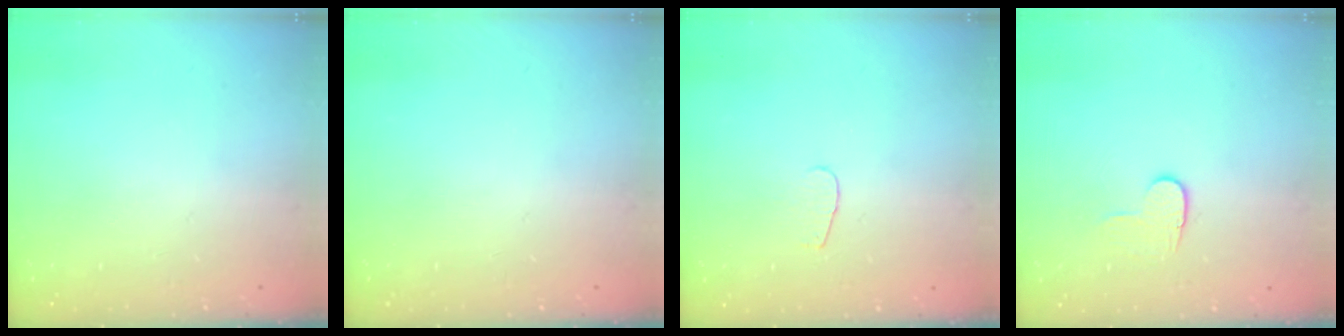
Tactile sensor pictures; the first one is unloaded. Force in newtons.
{"total": 0.0}
{"total": 2.8, "press": 2.8, "slide": 0.2}
{"total": 6.8, "press": 6.8, "slide": 0.6}